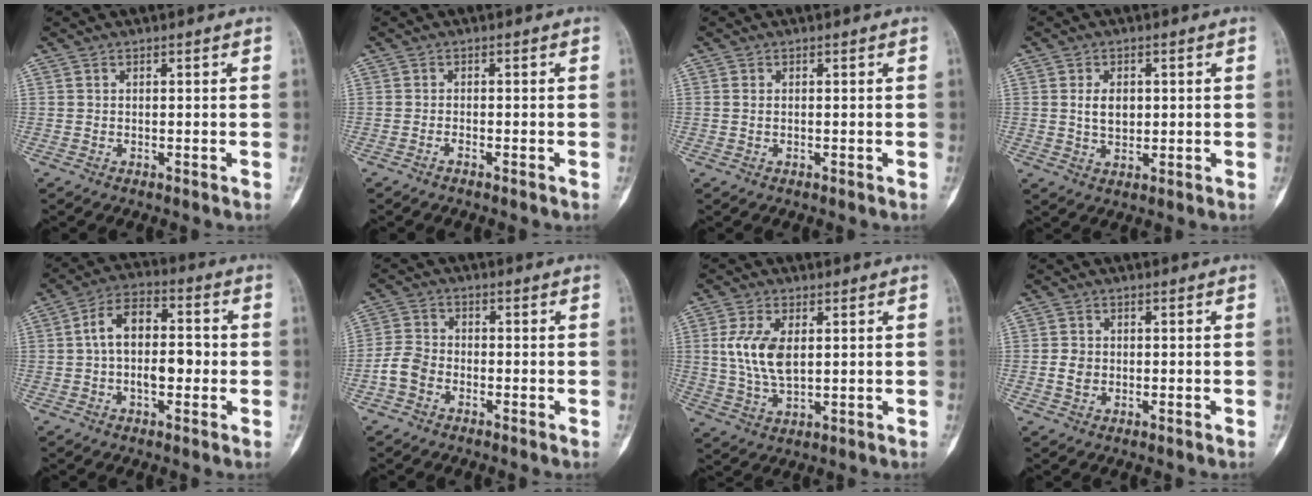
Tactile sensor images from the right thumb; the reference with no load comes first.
{"total": 0.8, "force": [-0.7, 0.1, 0.4], "torque": [-0.010, 0.005, -0.013]}
{"total": 0.8, "force": [0.1, 0.5, 0.6], "torque": [-0.015, 0.003, 0.004]}
{"total": 4.6, "force": [0.7, 3.1, 3.3], "torque": [-0.042, -0.004, 0.016]}
{"total": 10.4, "force": [-0.5, 6.1, 8.5], "torque": [-0.135, 0.032, -0.019]}
{"total": 5.0, "force": [-2.2, 3.7, 2.6], "torque": [-0.047, 0.017, -0.050]}
{"total": 9.1, "force": [1.6, 4.8, 7.5], "torque": [-0.157, -0.009, 0.036]}
{"total": 2.7, "force": [-0.4, 2.3, 1.4], "torque": [-0.019, 0.005, -0.009]}